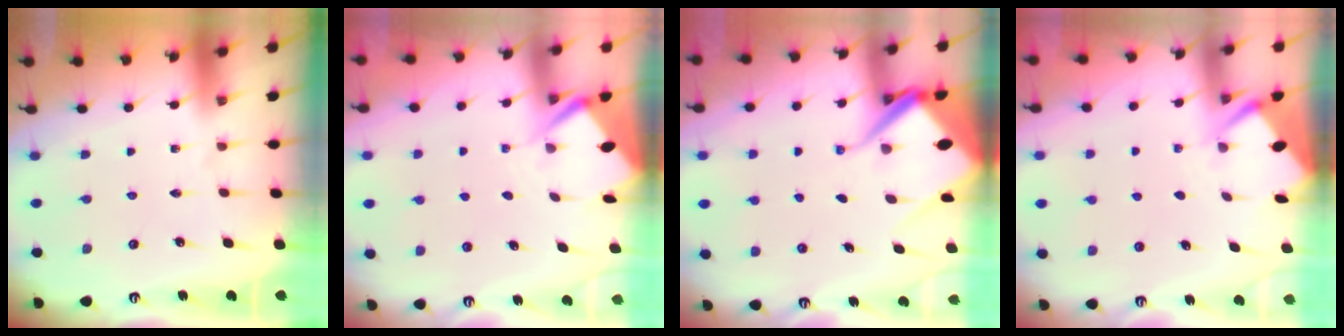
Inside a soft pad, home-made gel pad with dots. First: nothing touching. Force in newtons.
{"total": 3.6, "press": 3.5, "slide": 0.3}
{"total": 9.3, "press": 9.2, "slide": 1.0}
{"total": 2.6, "press": 2.6, "slide": 0.4}